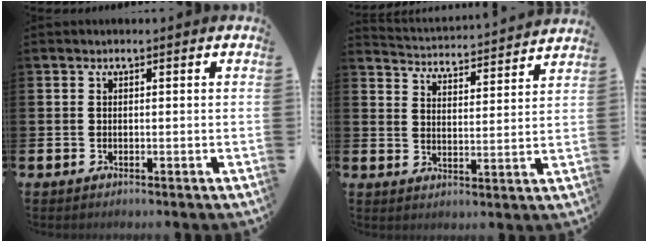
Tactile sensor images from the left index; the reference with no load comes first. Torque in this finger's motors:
{"motor_torque": [-0.43, -0.69, -0.32, -0.06]}